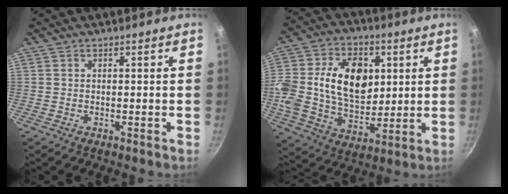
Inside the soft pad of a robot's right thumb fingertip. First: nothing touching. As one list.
[{"total": 22.6, "force": [3.7, 15.8, 15.7], "torque": [-0.291, 0.014, 0.063]}]